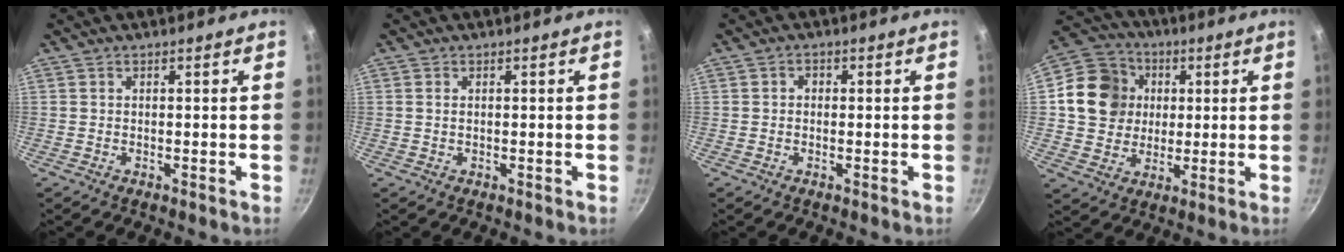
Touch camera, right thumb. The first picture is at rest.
{"total": 0.7, "force": [0.1, 0.4, 0.6], "torque": [-0.011, 0.001, 0.001]}
{"total": 1.2, "force": [-0.1, 1.1, 0.5], "torque": [-0.008, 0.005, -0.003]}
{"total": 13.2, "force": [2.1, 11.8, 5.6], "torque": [-0.076, 0.016, 0.030]}